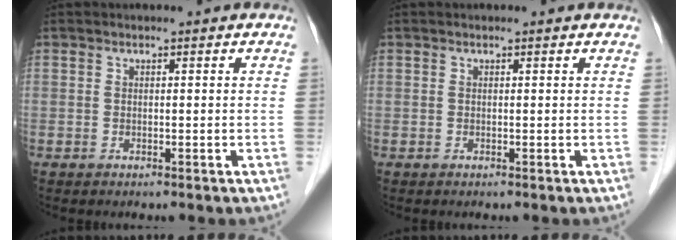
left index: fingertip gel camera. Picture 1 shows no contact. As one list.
[{"total": 0.5, "force": [0.5, 0.1, 0.1], "torque": [-0.005, 0.002, 0.003]}]